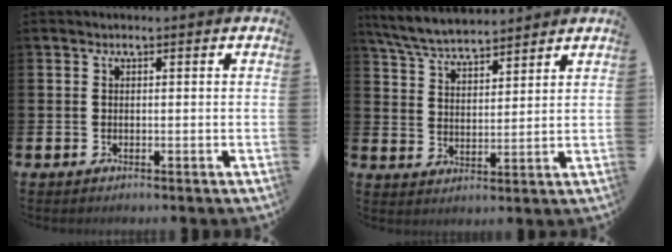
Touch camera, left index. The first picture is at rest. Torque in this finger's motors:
{"motor_torque": [0.04, -0.68, 0.26, 0.21]}